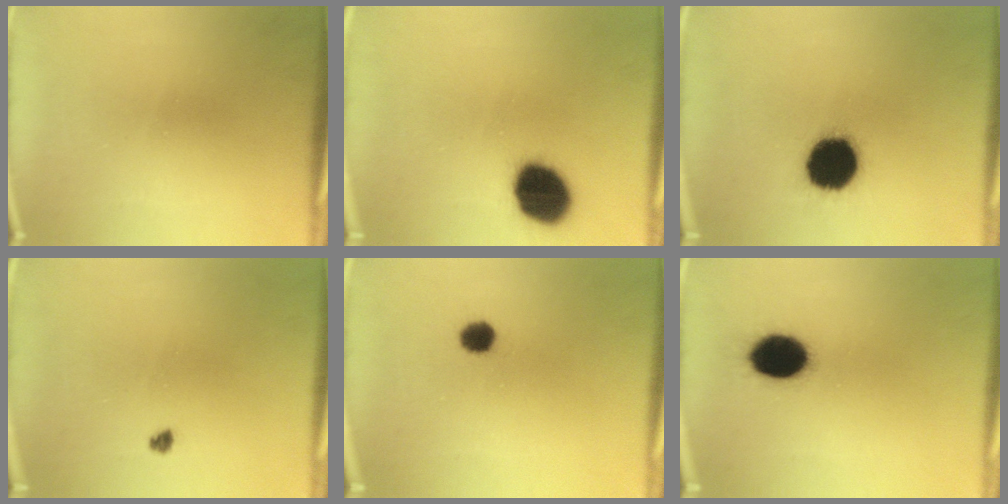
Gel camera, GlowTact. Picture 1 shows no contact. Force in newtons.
{"total": 13.8}
{"total": 16.3}
{"total": 1.0}
{"total": 3.7}
{"total": 11.6}